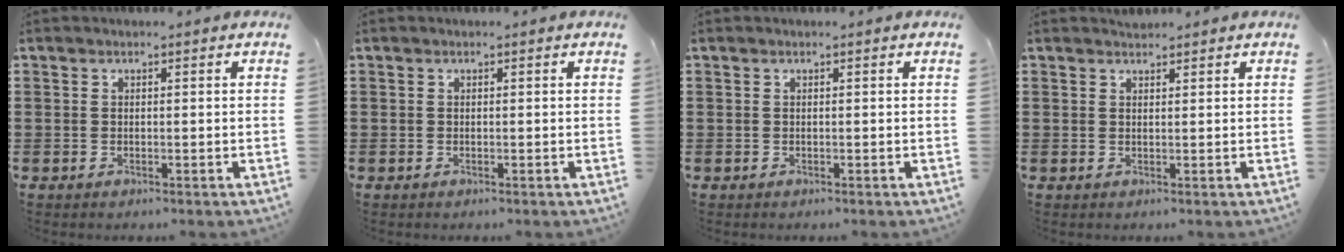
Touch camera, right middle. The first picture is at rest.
{"total": 0.0}
{"total": 0.0}
{"total": 1.1, "force": [1.0, 0.2, -0.2], "torque": [0.002, 0.000, 0.020]}